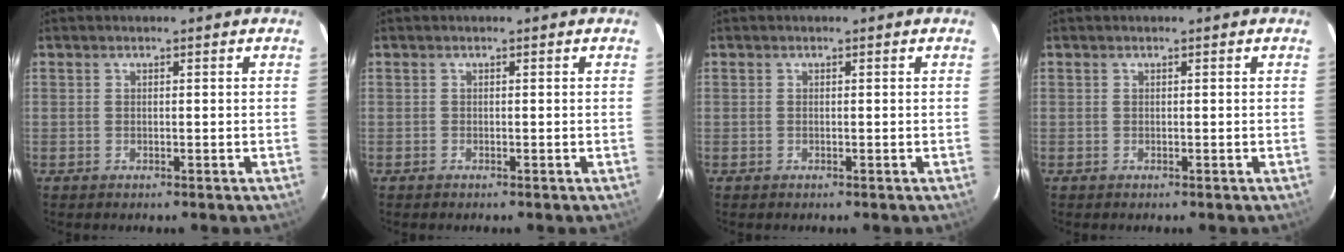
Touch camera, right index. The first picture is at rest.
{"total": 0.0}
{"total": 0.0}
{"total": 0.0}